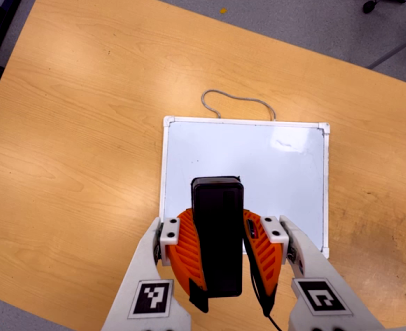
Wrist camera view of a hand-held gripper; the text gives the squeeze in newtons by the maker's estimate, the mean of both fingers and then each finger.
{"total": 9.5, "left": 8.1, "right": 11.0}